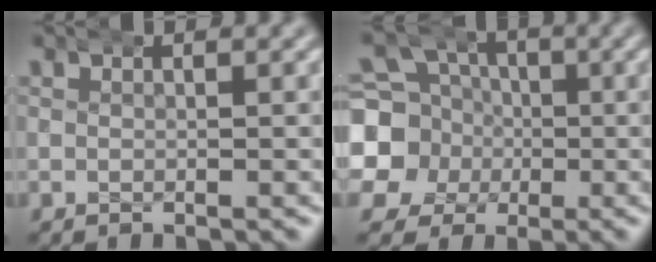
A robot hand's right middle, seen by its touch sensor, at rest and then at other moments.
{"total": 10.4, "force": [-0.9, 10.0, 3.1], "torque": [-0.068, -0.036, -0.017]}